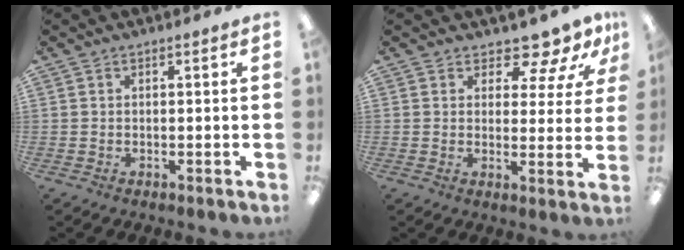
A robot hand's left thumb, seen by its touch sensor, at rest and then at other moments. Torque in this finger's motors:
{"motor_torque": [0.12, 0.10, -0.09, -0.30, 0.02]}